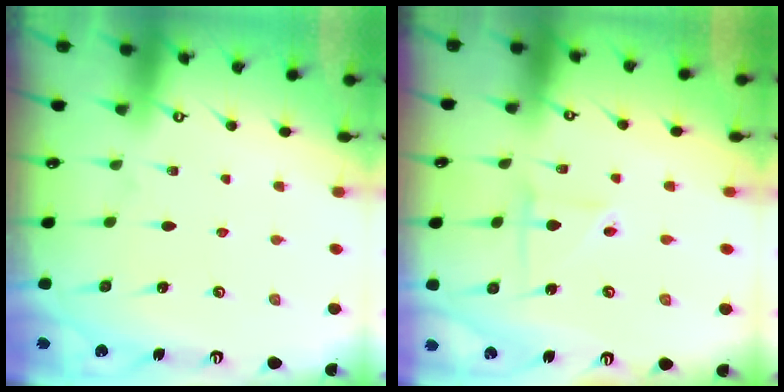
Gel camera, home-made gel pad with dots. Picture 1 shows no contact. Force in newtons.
{"total": 2.9, "press": 2.9, "slide": 0.3}